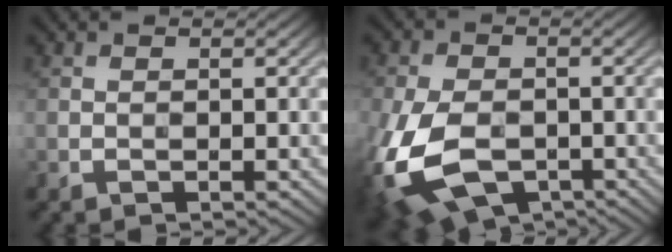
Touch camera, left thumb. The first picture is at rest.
{"total": 14.8, "force": [-5.8, 9.0, 10.1], "torque": [-0.260, -0.050, -0.098]}